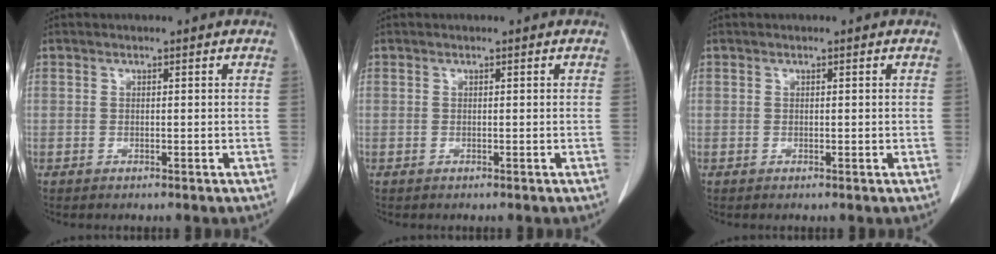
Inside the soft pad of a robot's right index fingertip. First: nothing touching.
{"total": 0.0}
{"total": 0.0}